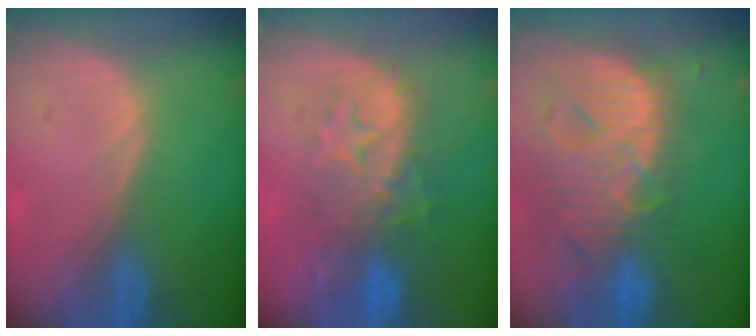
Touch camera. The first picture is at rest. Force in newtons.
{"total": 9.4, "press": 8.7, "slide": 3.5}
{"total": 13.7, "press": 11.7, "slide": 7.2}